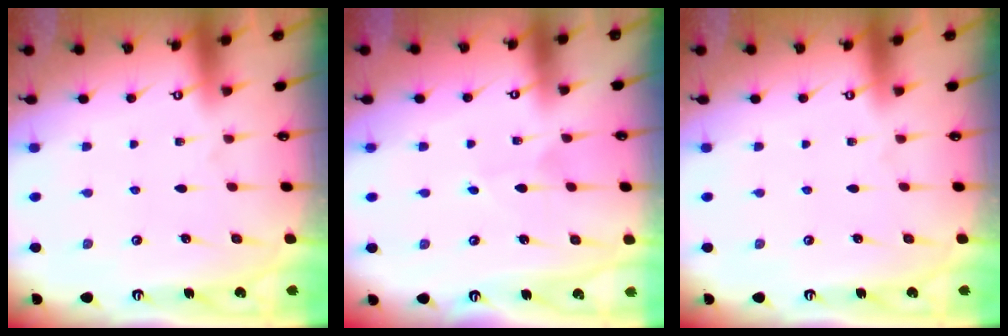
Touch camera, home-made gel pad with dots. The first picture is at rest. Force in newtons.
{"total": 3.0, "press": 3.0, "slide": 0.2}
{"total": 0.0}